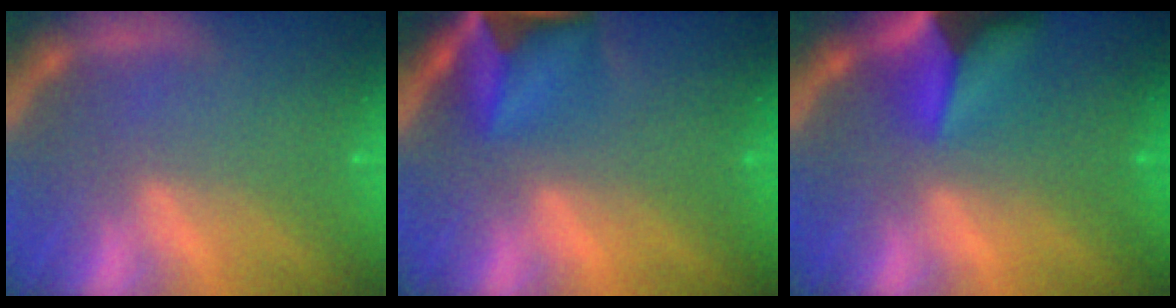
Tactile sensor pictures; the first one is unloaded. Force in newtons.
{"total": 8.4}
{"total": 8.4}